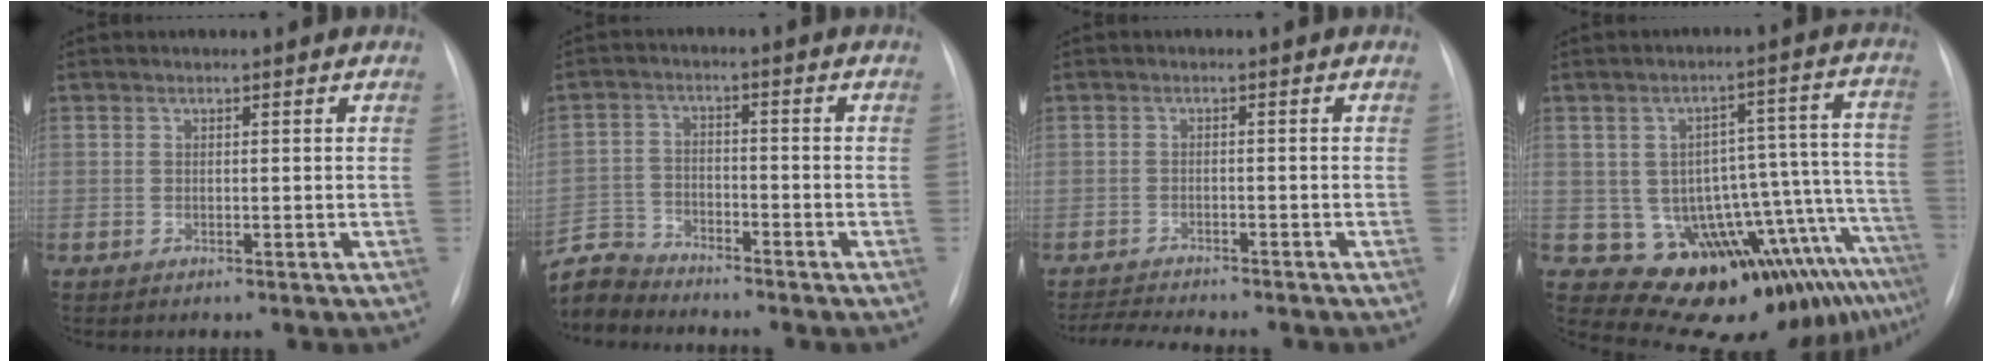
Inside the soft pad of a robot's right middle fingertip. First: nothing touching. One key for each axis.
{"total": 7.0, "fx": -6.9, "fy": 1.3, "fz": -0.5, "tx": 0.008, "ty": 0.005, "tz": -0.137}
{"total": 8.6, "fx": -7.9, "fy": 1.0, "fz": 3.2, "tx": -0.049, "ty": -0.010, "tz": -0.116}
{"total": 16.9, "fx": -9.8, "fy": 5.4, "fz": 12.7, "tx": -0.103, "ty": 0.059, "tz": -0.130}